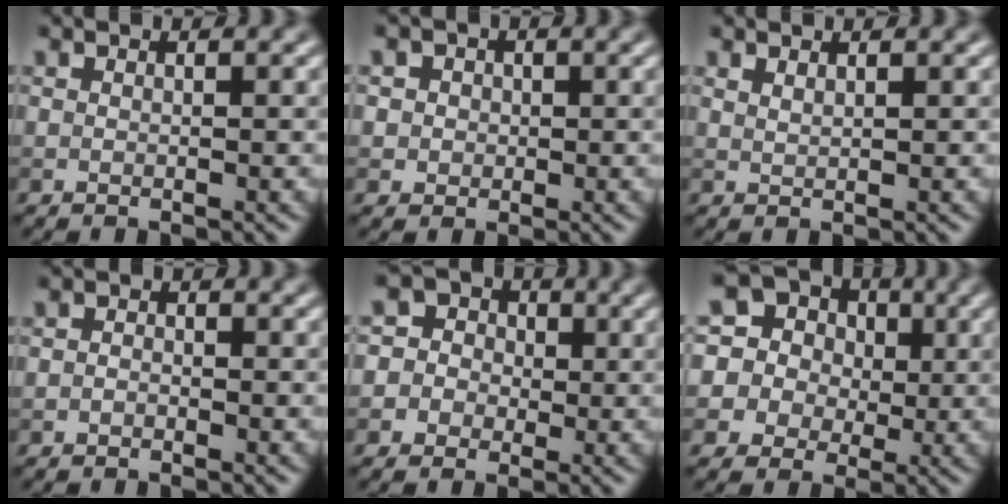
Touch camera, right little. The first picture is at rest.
{"total": 2.9, "force": [0.9, 2.5, 1.1], "torque": [-0.004, 0.009, 0.000]}
{"total": 0.7, "force": [0.6, 0.1, 0.3], "torque": [-0.005, -0.001, 0.014]}
{"total": 0.8, "force": [-0.4, 0.6, 0.4], "torque": [-0.006, -0.002, -0.011]}
{"total": 5.7, "force": [-0.3, 5.5, 1.3], "torque": [-0.009, 0.036, -0.039]}
{"total": 15.2, "force": [5.8, 13.0, 5.4], "torque": [-0.152, 0.054, 0.073]}